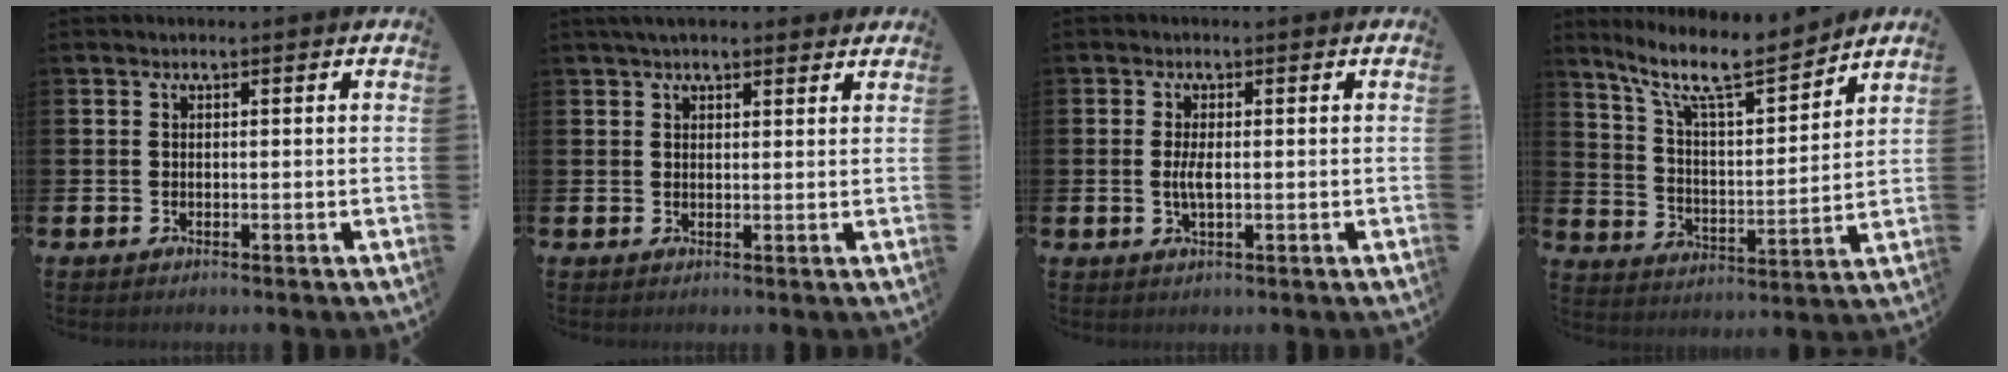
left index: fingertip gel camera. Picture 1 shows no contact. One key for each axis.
{"total": 2.9, "fx": 2.6, "fy": 0.8, "fz": 1.0, "tx": -0.024, "ty": -0.002, "tz": 0.047}
{"total": 2.3, "fx": -0.1, "fy": 0.7, "fz": 2.2, "tx": -0.039, "ty": -0.002, "tz": -0.003}
{"total": 10.9, "fx": 9.4, "fy": 1.9, "fz": 5.1, "tx": -0.127, "ty": -0.052, "tz": 0.164}